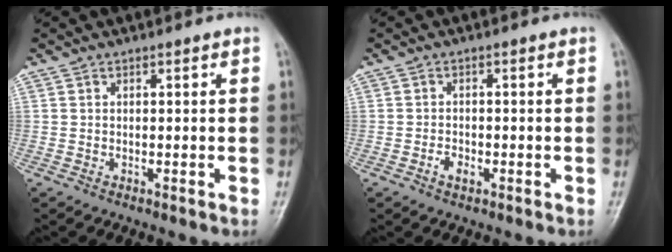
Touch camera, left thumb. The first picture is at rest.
{"total": 1.9, "force": [-1.1, 1.2, 1.1], "torque": [-0.018, 0.006, -0.019]}